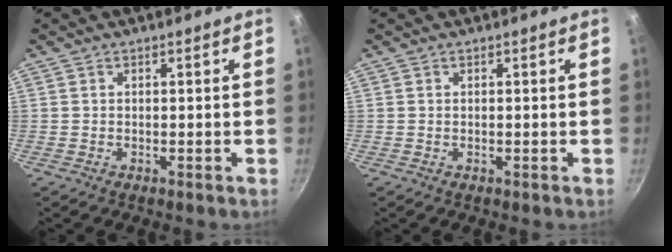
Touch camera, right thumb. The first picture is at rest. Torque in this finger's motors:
{"motor_torque": [0.25, 0.17, -0.13, 0.01, 0.06]}